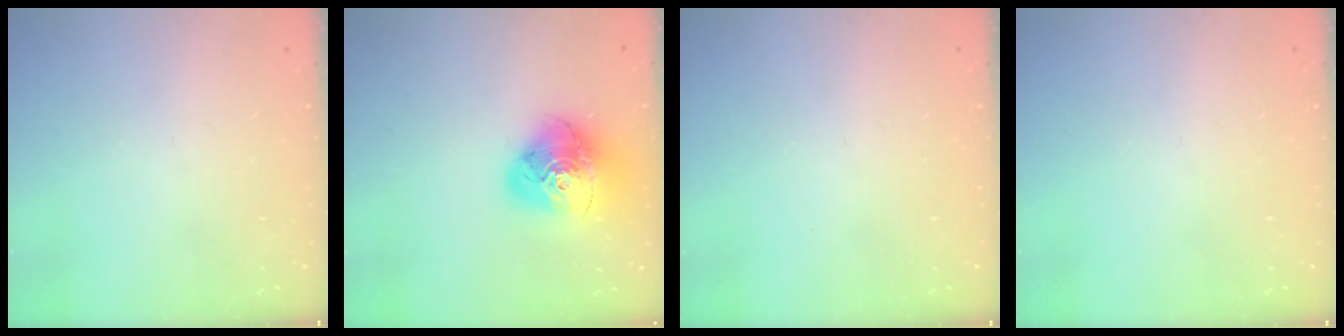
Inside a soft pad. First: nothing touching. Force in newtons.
{"total": 18.4, "press": 18.3, "slide": 2.1}
{"total": 0.0}
{"total": 0.0}